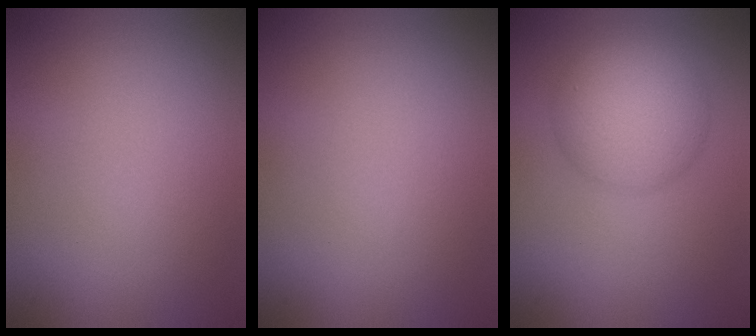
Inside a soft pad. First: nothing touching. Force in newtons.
{"total": 0.0}
{"total": 6.2, "press": 6.2, "slide": 0.1}